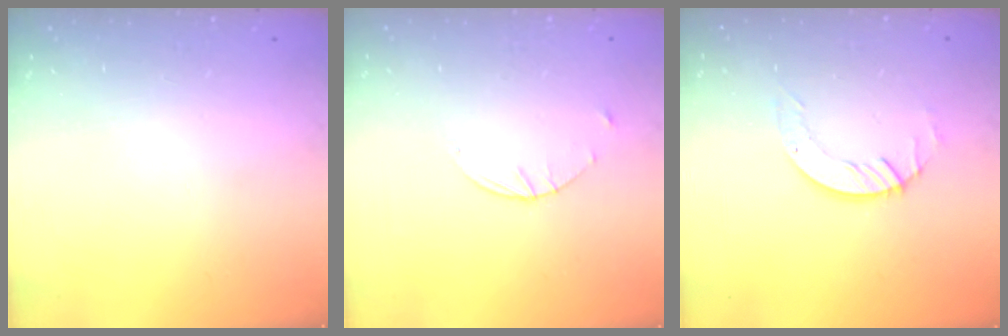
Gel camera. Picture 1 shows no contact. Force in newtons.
{"total": 1.7, "press": 1.7, "slide": 0.3}
{"total": 4.5, "press": 4.5, "slide": 0.4}